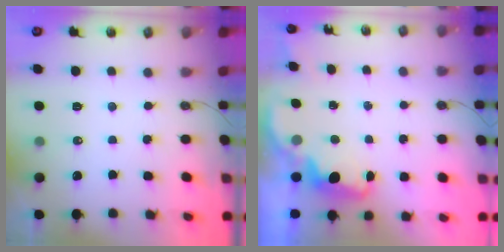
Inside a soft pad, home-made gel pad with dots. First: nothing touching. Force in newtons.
{"total": 2.3, "press": 2.3, "slide": 0.5}